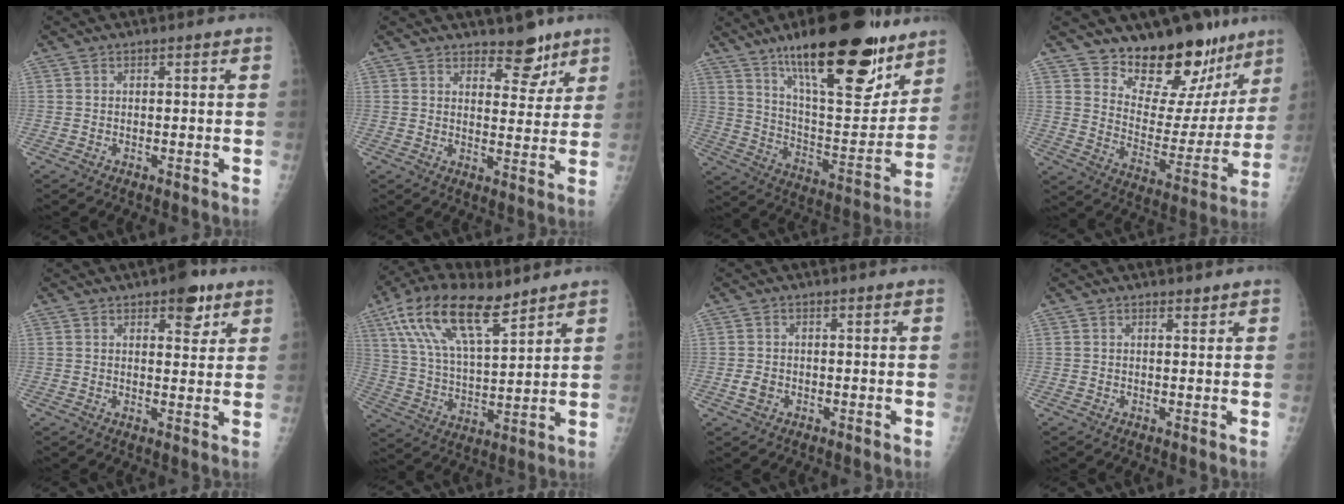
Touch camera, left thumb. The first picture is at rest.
{"total": 6.7, "force": [5.0, 3.3, 3.0], "torque": [-0.006, -0.033, 0.072]}
{"total": 27.4, "force": [17.9, 8.8, 18.8], "torque": [-0.246, -0.075, 0.286]}
{"total": 18.6, "force": [15.0, 8.5, 6.9], "torque": [-0.038, -0.123, 0.219]}
{"total": 6.3, "force": [3.7, 3.0, 4.1], "torque": [-0.028, -0.016, 0.045]}
{"total": 17.3, "force": [10.5, 6.6, 12.0], "torque": [-0.205, -0.029, 0.201]}
{"total": 2.1, "force": [-0.6, 1.6, 1.2], "torque": [-0.019, 0.001, -0.009]}
{"total": 1.0, "force": [0.9, 0.4, 0.4], "torque": [-0.002, -0.007, 0.013]}